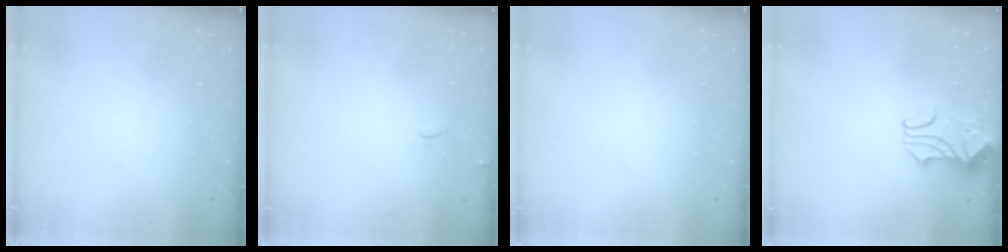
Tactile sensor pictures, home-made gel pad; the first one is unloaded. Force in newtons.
{"total": 2.7, "press": 2.7, "slide": 0.3}
{"total": 0.0}
{"total": 2.0, "press": 1.8, "slide": 0.8}